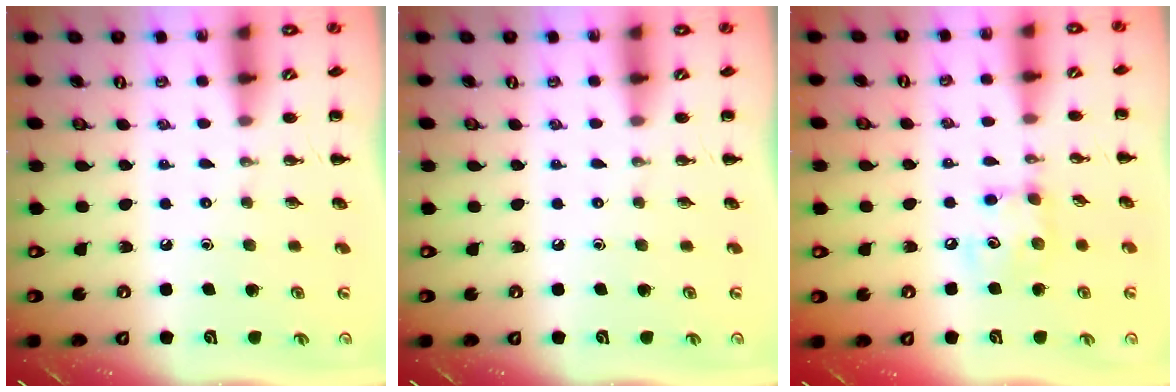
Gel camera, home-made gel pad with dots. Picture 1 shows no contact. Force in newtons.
{"total": 0.0}
{"total": 7.0, "press": 7.0, "slide": 0.4}